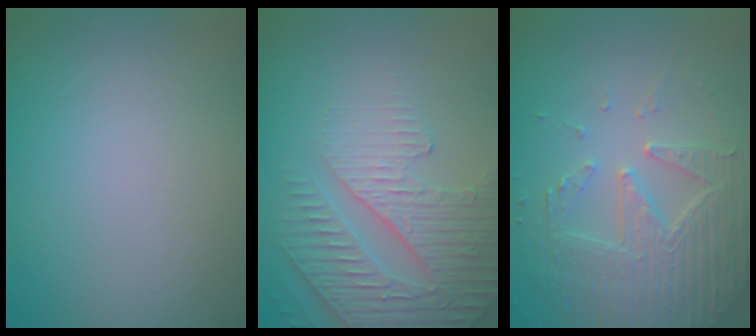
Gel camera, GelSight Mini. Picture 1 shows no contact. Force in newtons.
{"total": 4.2, "press": 4.0, "slide": 1.3}
{"total": 5.2, "press": 4.5, "slide": 2.6}